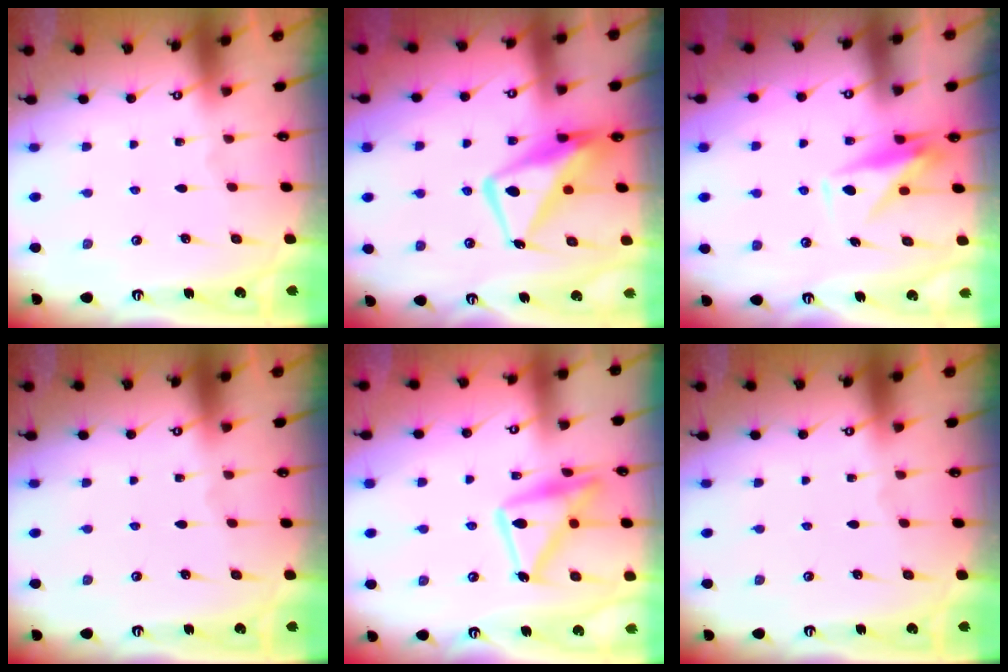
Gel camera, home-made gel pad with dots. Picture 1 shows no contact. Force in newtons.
{"total": 12.8, "press": 12.6, "slide": 1.8}
{"total": 9.1, "press": 9.1, "slide": 0.2}
{"total": 0.0}
{"total": 16.3, "press": 16.2, "slide": 1.1}
{"total": 0.0}